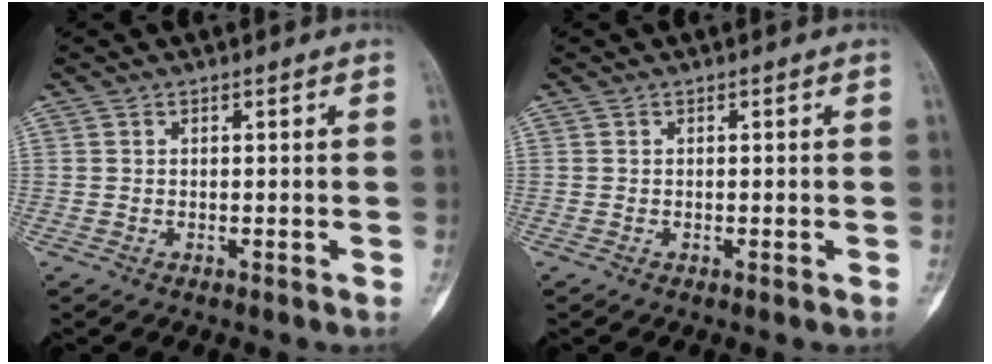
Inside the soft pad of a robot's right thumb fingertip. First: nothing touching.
{"total": 0.0}